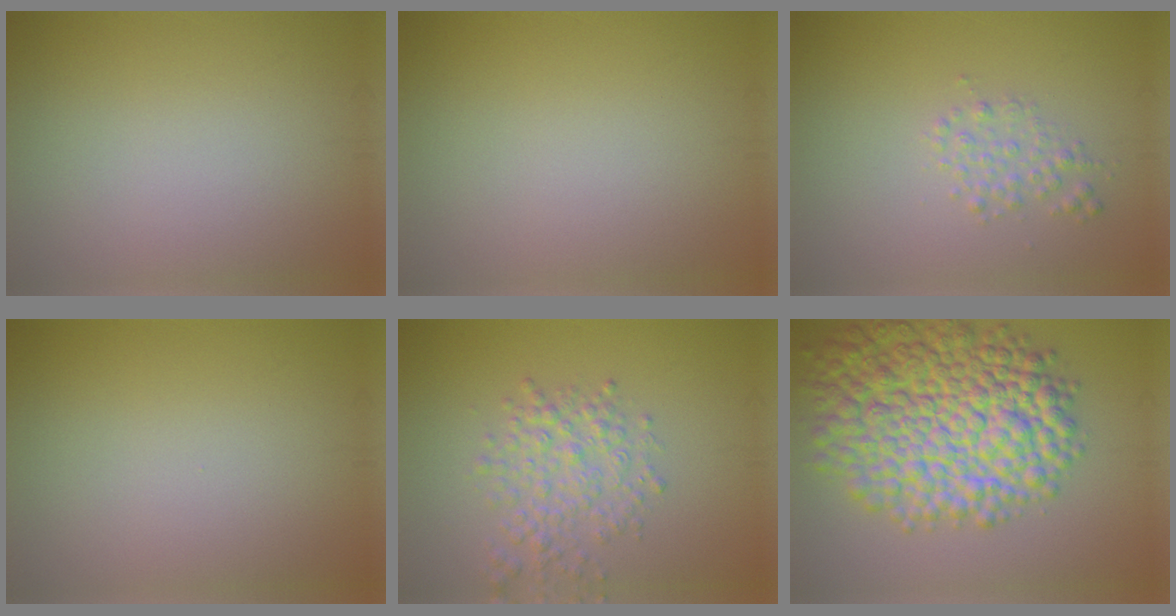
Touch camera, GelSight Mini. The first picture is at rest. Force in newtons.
{"total": 0.0}
{"total": 1.7, "press": 1.7, "slide": 0.0}
{"total": 0.0}
{"total": 3.6, "press": 3.6, "slide": 0.1}
{"total": 12.7, "press": 12.7, "slide": 0.3}